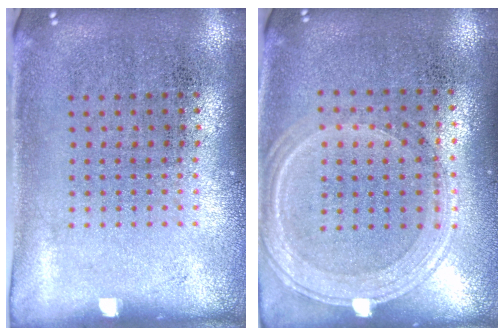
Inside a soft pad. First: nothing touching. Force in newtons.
{"total": 1.2, "press": 1.2, "slide": 0.4}